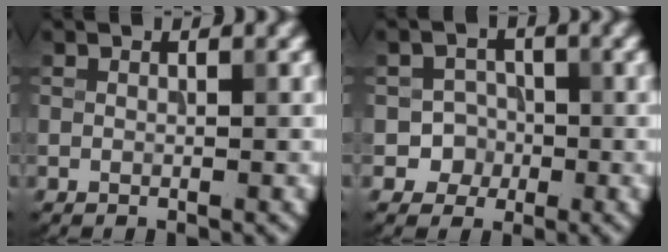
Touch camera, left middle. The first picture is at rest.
{"total": 2.7, "force": [-0.9, 2.5, 0.3], "torque": [0.015, 0.009, -0.022]}